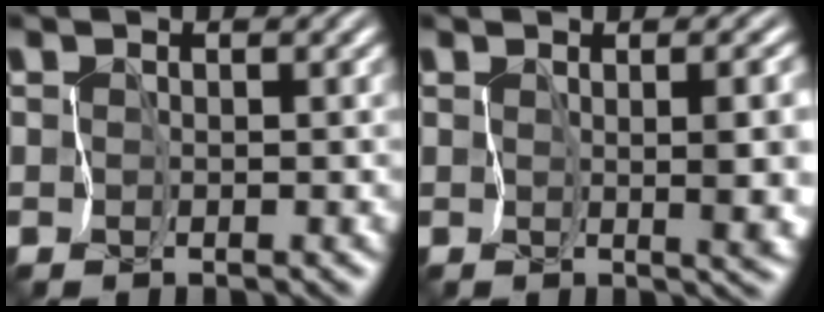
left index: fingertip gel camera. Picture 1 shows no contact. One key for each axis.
{"total": 4.7, "fx": 0.2, "fy": 1.3, "fz": 4.6, "tx": -0.060, "ty": -0.008, "tz": 0.014}